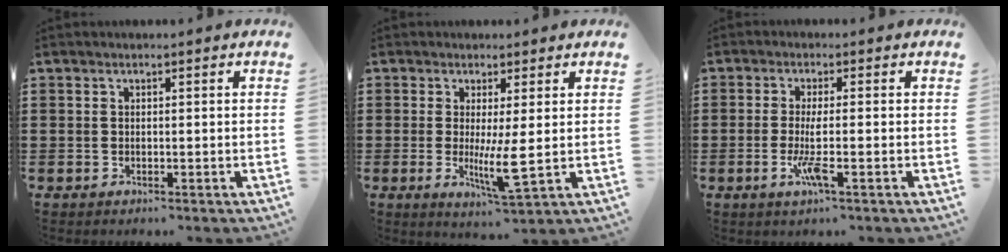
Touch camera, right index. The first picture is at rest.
{"total": 5.6, "force": [-0.2, 0.5, 5.6], "torque": [-0.095, -0.017, -0.002]}
{"total": 4.5, "force": [-1.2, 0.3, 4.3], "torque": [-0.097, -0.016, -0.029]}